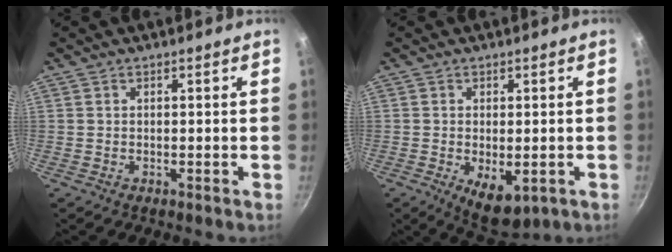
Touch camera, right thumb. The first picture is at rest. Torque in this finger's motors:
{"motor_torque": [-0.30, 0.18, 0.26, 0.63, 0.20]}